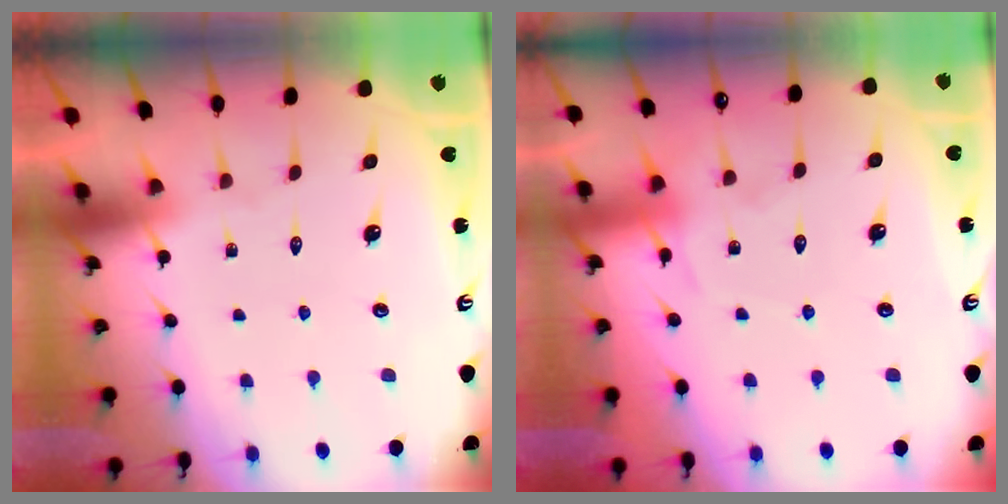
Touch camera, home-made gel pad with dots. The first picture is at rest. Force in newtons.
{"total": 6.2, "press": 6.1, "slide": 0.7}